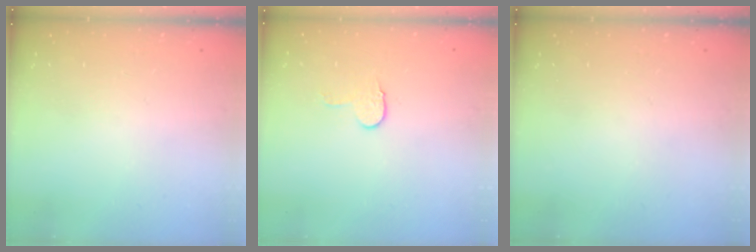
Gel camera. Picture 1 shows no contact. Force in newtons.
{"total": 6.4, "press": 6.4, "slide": 0.6}
{"total": 0.0}